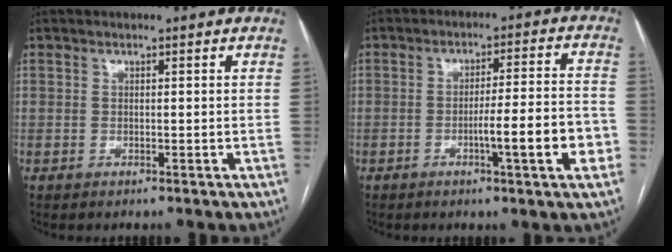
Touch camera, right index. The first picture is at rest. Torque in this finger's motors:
{"motor_torque": [1.68, -0.11, 0.60, 0.10]}